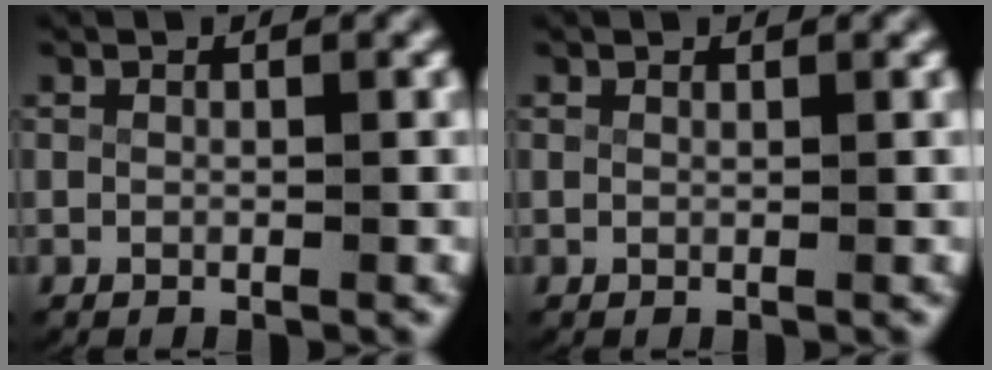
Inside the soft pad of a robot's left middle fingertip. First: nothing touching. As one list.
[{"total": 0.0}]